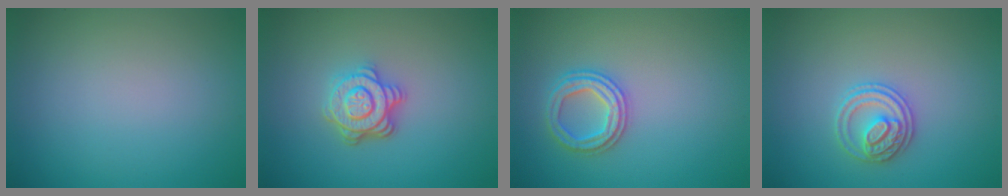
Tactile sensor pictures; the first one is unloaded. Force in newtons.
{"total": 4.1, "press": 3.2, "slide": 2.6}
{"total": 2.6, "press": 2.6, "slide": 0.1}
{"total": 2.7, "press": 2.7, "slide": 0.6}